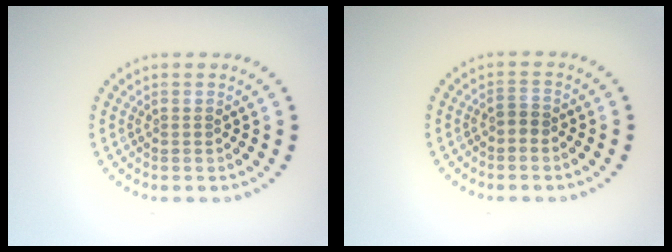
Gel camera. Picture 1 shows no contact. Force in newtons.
{"total": 1.1, "press": 0.9, "slide": 0.6}